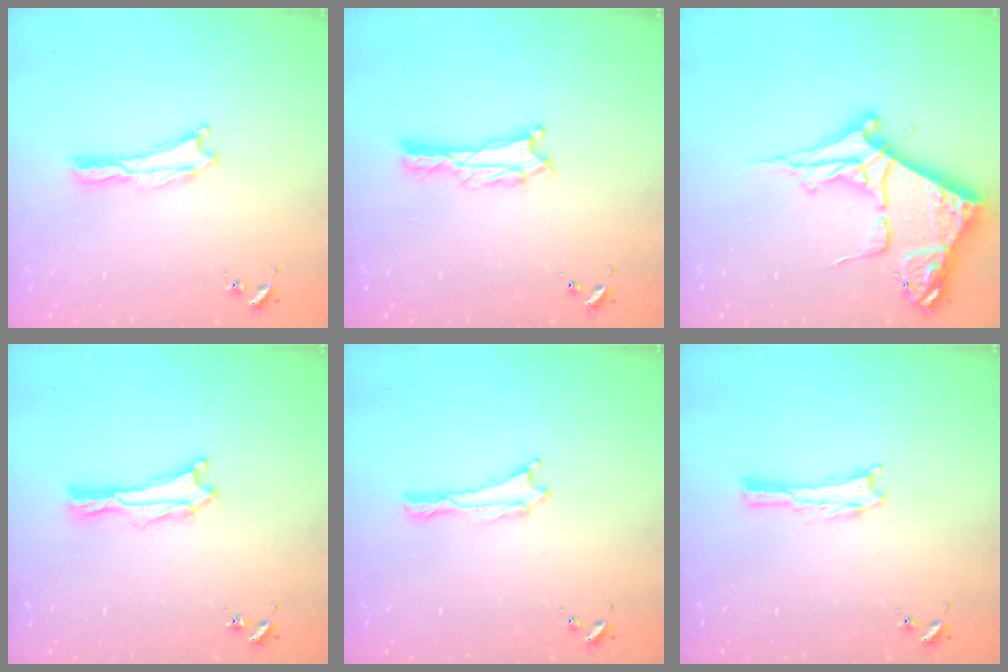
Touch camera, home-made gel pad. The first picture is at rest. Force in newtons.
{"total": 0.7, "press": 0.7, "slide": 0.1}
{"total": 8.8, "press": 8.7, "slide": 0.9}
{"total": 0.9, "press": 0.9, "slide": 0.2}
{"total": 0.0}
{"total": 0.0}